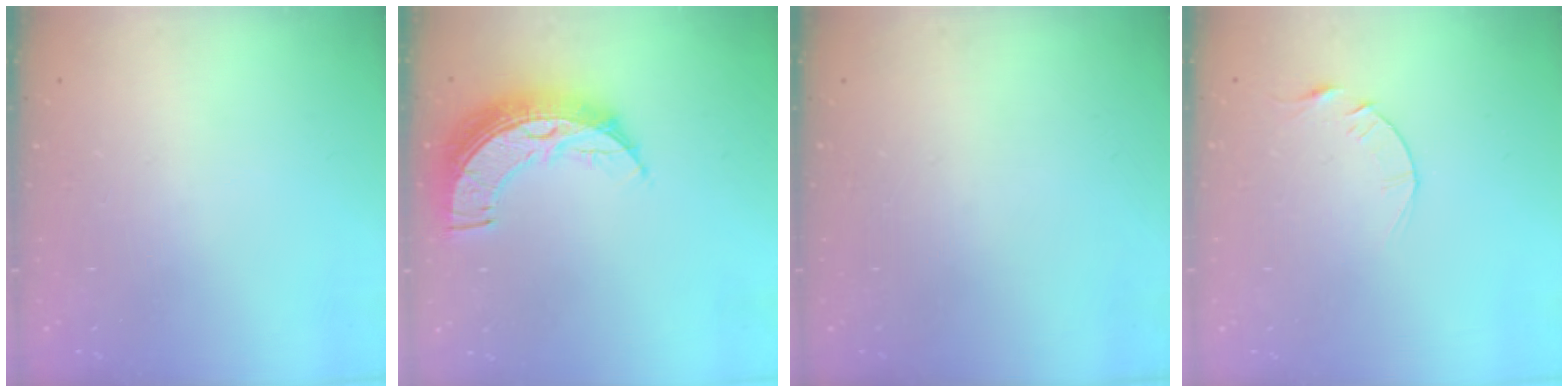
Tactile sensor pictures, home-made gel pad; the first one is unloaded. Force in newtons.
{"total": 12.2, "press": 12.2, "slide": 0.9}
{"total": 0.0}
{"total": 3.9, "press": 3.9, "slide": 0.5}